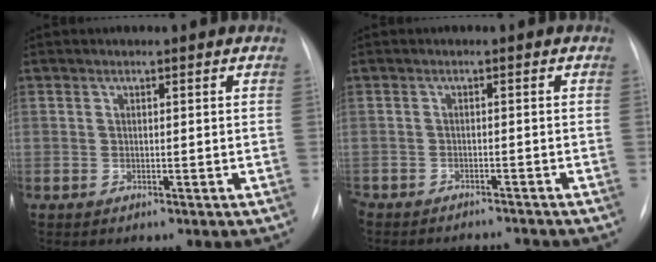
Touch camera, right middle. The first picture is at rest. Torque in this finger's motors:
{"motor_torque": [0.04, -0.41, 0.12, 0.08]}